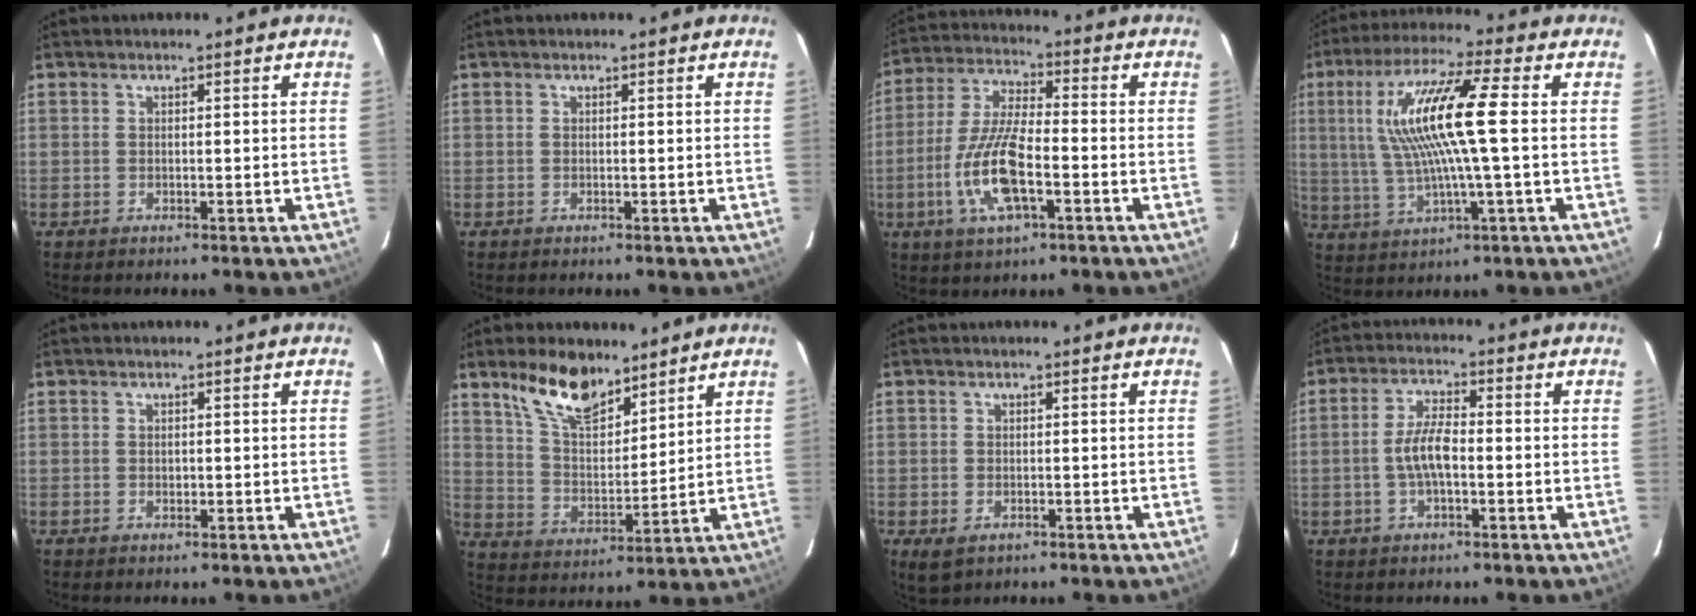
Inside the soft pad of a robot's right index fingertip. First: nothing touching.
{"total": 0.0}
{"total": 13.1, "force": [-4.4, 4.0, 11.6], "torque": [-0.248, -0.006, -0.085]}
{"total": 14.5, "force": [1.8, 1.3, 14.4], "torque": [-0.279, 0.010, 0.037]}
{"total": 0.8, "force": [0.0, 0.7, 0.4], "torque": [-0.006, 0.000, 0.000]}
{"total": 12.3, "force": [9.0, 5.2, 6.7], "torque": [-0.120, 0.005, 0.171]}
{"total": 3.1, "force": [-1.3, 2.1, 1.9], "torque": [-0.033, -0.009, -0.018]}
{"total": 5.8, "force": [-1.2, 1.9, 5.4], "torque": [-0.108, 0.007, -0.023]}